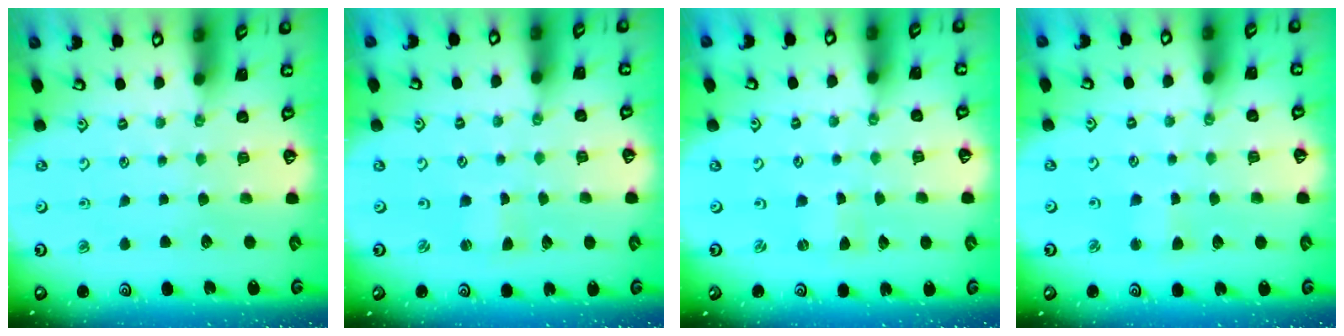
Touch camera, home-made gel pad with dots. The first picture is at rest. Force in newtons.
{"total": 0.0}
{"total": 0.0}
{"total": 2.5, "press": 2.5, "slide": 0.3}